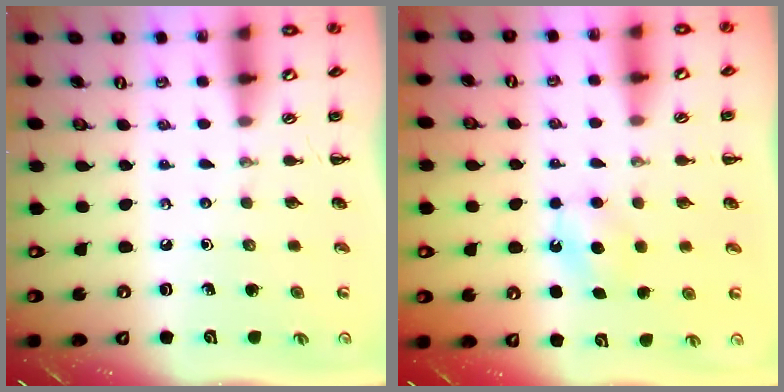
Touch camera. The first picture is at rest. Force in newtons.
{"total": 6.1, "press": 5.9, "slide": 1.7}